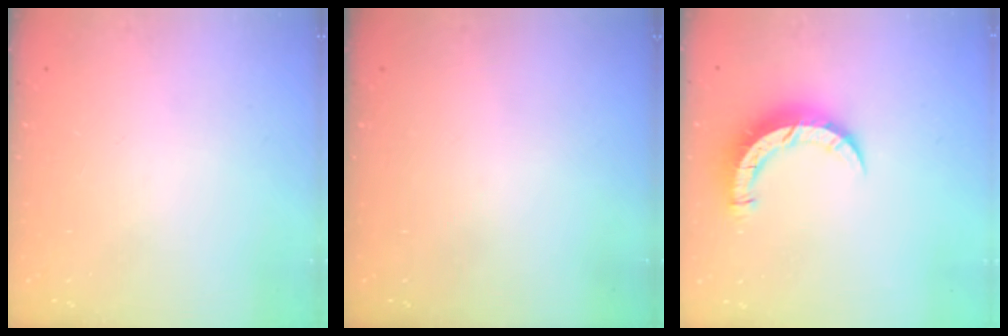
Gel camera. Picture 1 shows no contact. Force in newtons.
{"total": 0.0}
{"total": 8.7, "press": 8.6, "slide": 0.5}